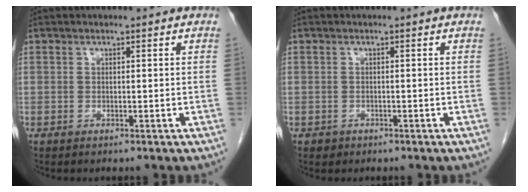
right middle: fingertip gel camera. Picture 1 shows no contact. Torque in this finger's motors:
{"motor_torque": [0.12, -0.17, -0.02, -0.01]}